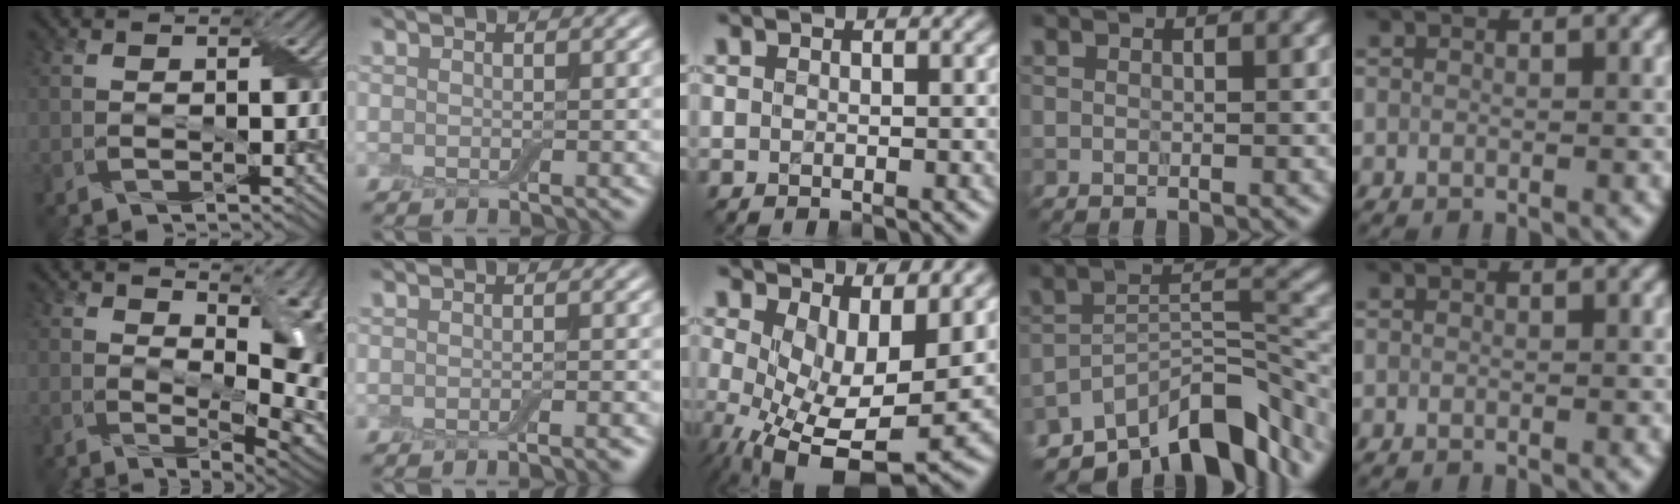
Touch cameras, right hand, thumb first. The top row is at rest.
{"thumb": {"total": 9.0, "force": [2.6, 4.1, 7.6], "torque": [-0.098, -0.010, 0.051]}, "index": {"total": 1.3, "force": [-0.8, 0.2, 1.0], "torque": [-0.006, 0.000, -0.012]}, "middle": {"total": 10.3, "force": [-1.2, 4.7, 9.1], "torque": [-0.171, -0.031, -0.003]}, "ring": {"total": 10.5, "force": [-7.5, 3.8, 6.2], "torque": [-0.094, 0.005, -0.132]}}